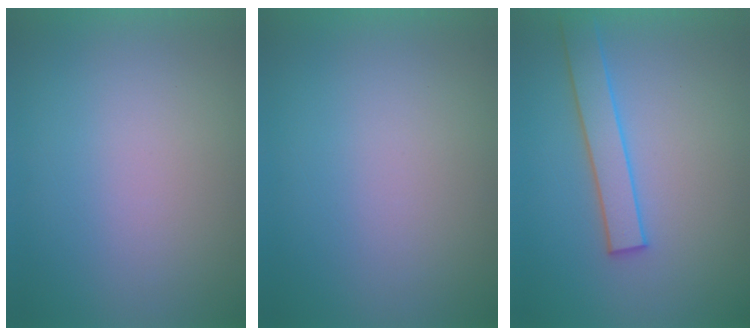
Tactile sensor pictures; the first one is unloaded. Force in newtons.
{"total": 1.1}
{"total": 3.6}